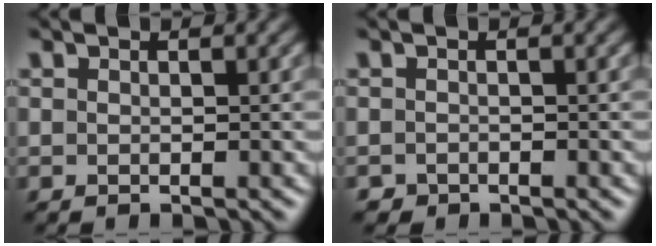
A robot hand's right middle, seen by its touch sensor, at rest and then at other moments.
{"total": 0.7, "force": [-0.6, 0.4, -0.1], "torque": [0.005, -0.003, -0.011]}